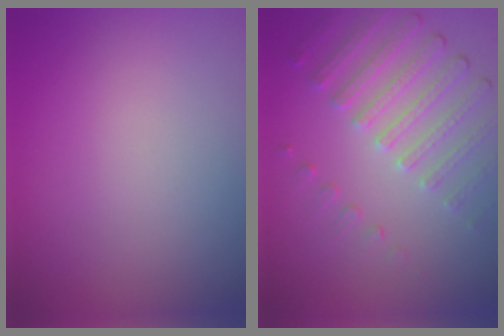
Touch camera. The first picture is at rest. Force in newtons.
{"total": 4.6, "press": 3.4, "slide": 3.1}